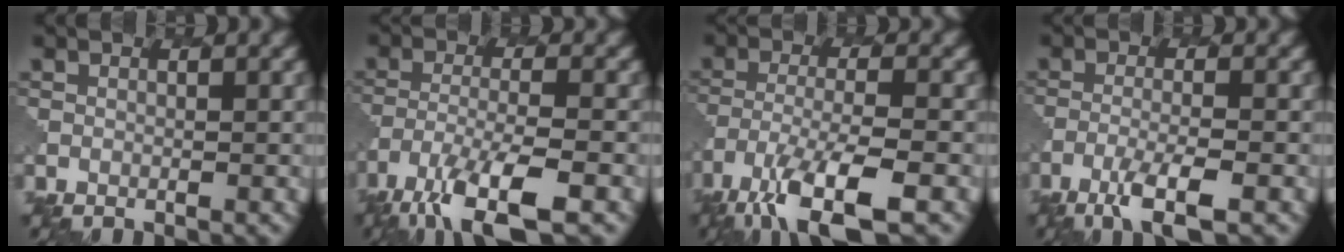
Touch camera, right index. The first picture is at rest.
{"total": 7.9, "force": [-5.1, 2.2, 5.6], "torque": [-0.108, -0.013, -0.094]}
{"total": 8.5, "force": [-5.3, 2.4, 6.2], "torque": [-0.119, -0.014, -0.097]}
{"total": 4.0, "force": [-2.5, 0.7, 3.1], "torque": [-0.061, -0.005, -0.051]}